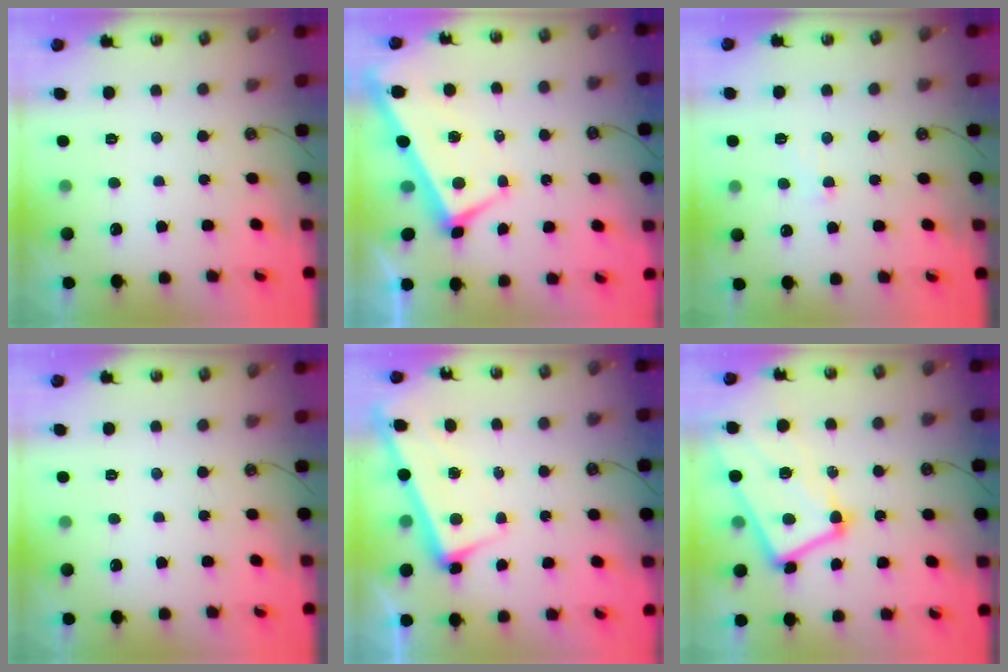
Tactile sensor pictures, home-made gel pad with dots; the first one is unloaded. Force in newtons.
{"total": 0.9, "press": 0.6, "slide": 0.8}
{"total": 1.0, "press": 0.4, "slide": 0.9}
{"total": 0.0}
{"total": 2.5, "press": 2.4, "slide": 0.8}
{"total": 9.9, "press": 9.8, "slide": 1.6}